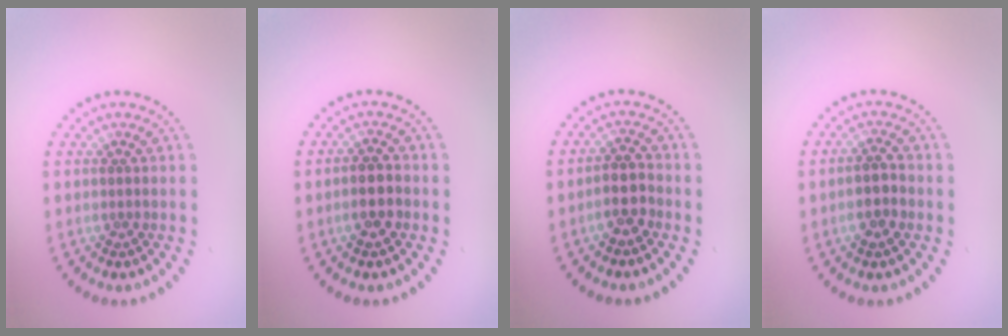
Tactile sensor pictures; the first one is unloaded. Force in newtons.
{"total": 2.3, "press": 2.2, "slide": 0.6}
{"total": 2.3, "press": 2.1, "slide": 1.0}
{"total": 2.5, "press": 2.4, "slide": 0.5}